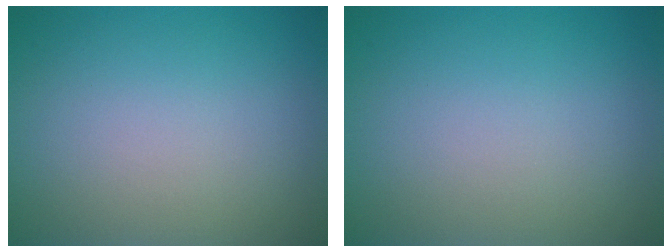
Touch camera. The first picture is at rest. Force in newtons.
{"total": 0.0}